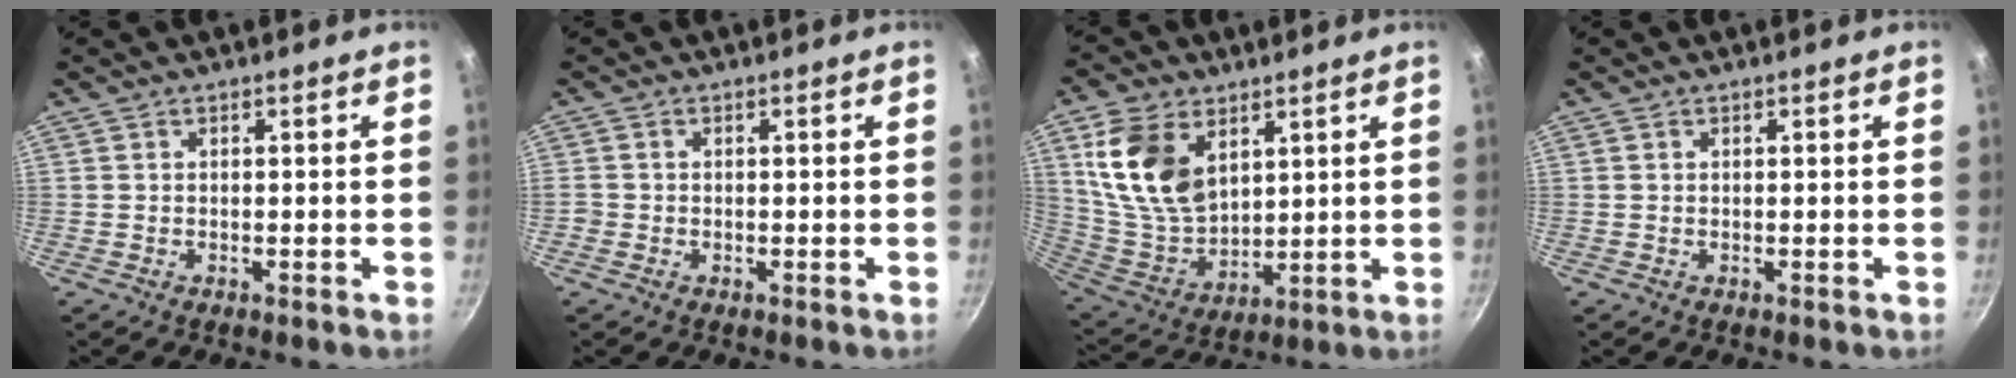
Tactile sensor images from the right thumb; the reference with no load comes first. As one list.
[{"total": 1.3, "force": [-0.4, 1.1, 0.4], "torque": [-0.006, 0.000, -0.010]}, {"total": 16.2, "force": [6.3, 10.5, 10.6], "torque": [-0.184, -0.031, 0.137]}, {"total": 0.0}]